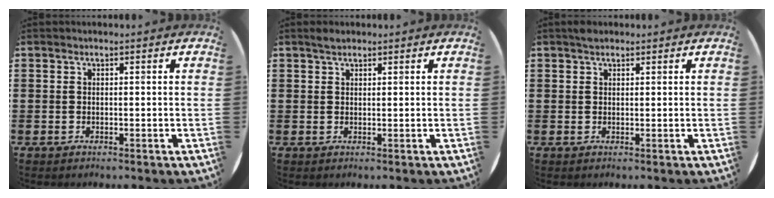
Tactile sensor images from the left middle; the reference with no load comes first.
{"total": 1.1, "force": [1.0, 0.4, 0.3], "torque": [0.001, 0.001, 0.016]}
{"total": 1.0, "force": [0.9, 0.5, 0.2], "torque": [0.004, 0.001, 0.014]}